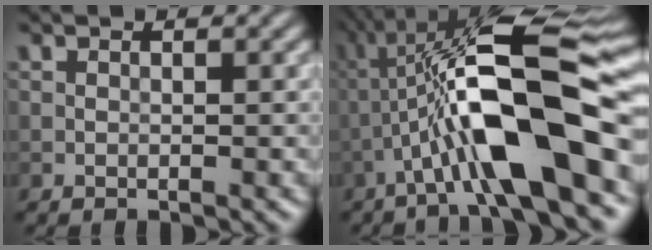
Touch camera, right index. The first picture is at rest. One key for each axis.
{"total": 13.0, "fx": -2.8, "fy": 2.9, "fz": 12.3, "tx": -0.216, "ty": 0.022, "tz": -0.052}